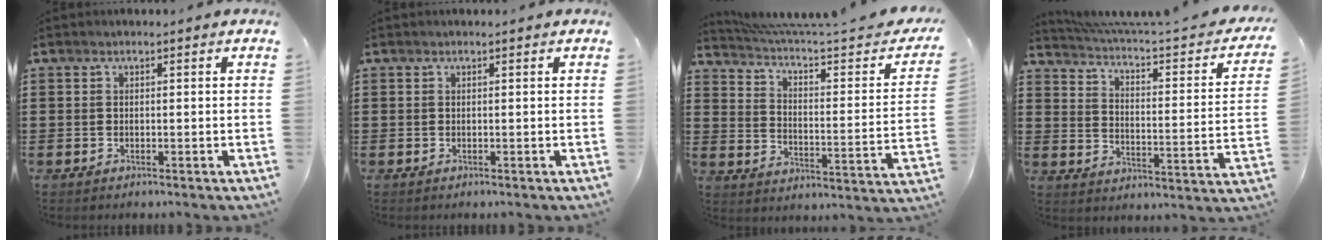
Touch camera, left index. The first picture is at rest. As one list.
[{"total": 0.0}, {"total": 4.7, "force": [3.7, 0.4, 2.9], "torque": [-0.075, -0.034, 0.056]}, {"total": 2.9, "force": [2.5, 0.0, 1.5], "torque": [-0.049, -0.033, 0.031]}]